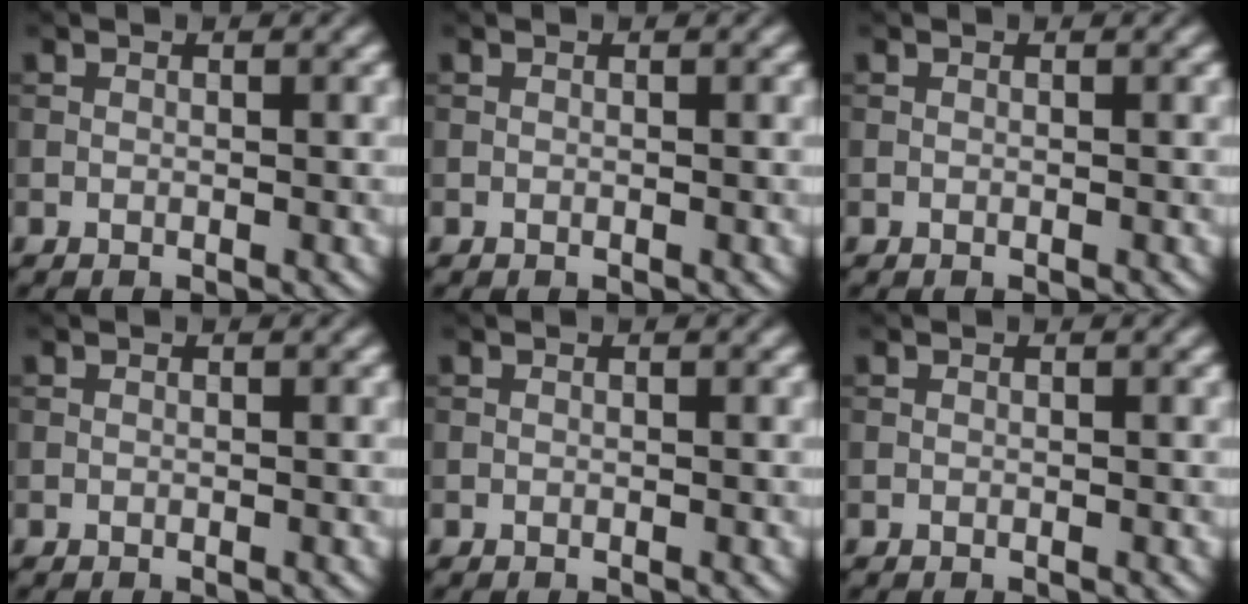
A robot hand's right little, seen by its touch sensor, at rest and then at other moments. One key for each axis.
{"total": 0.0}
{"total": 0.0}
{"total": 0.0}
{"total": 0.0}
{"total": 0.0}